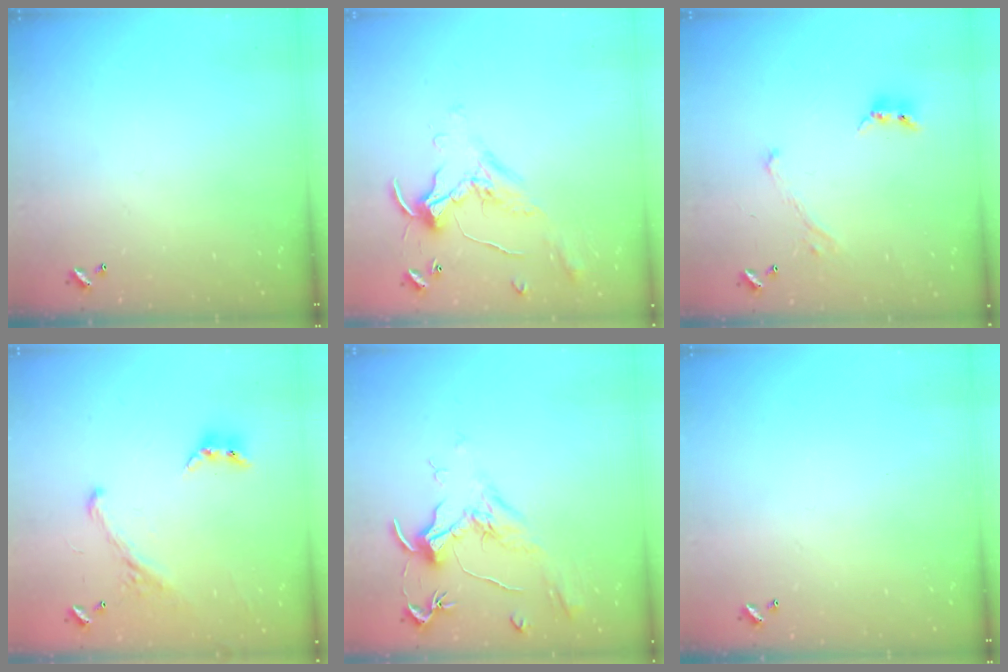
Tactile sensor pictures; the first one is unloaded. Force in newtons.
{"total": 0.8, "press": 0.8, "slide": 0.2}
{"total": 1.8, "press": 1.6, "slide": 0.9}
{"total": 1.6, "press": 1.1, "slide": 1.2}
{"total": 2.0, "press": 1.8, "slide": 0.8}
{"total": 0.0}